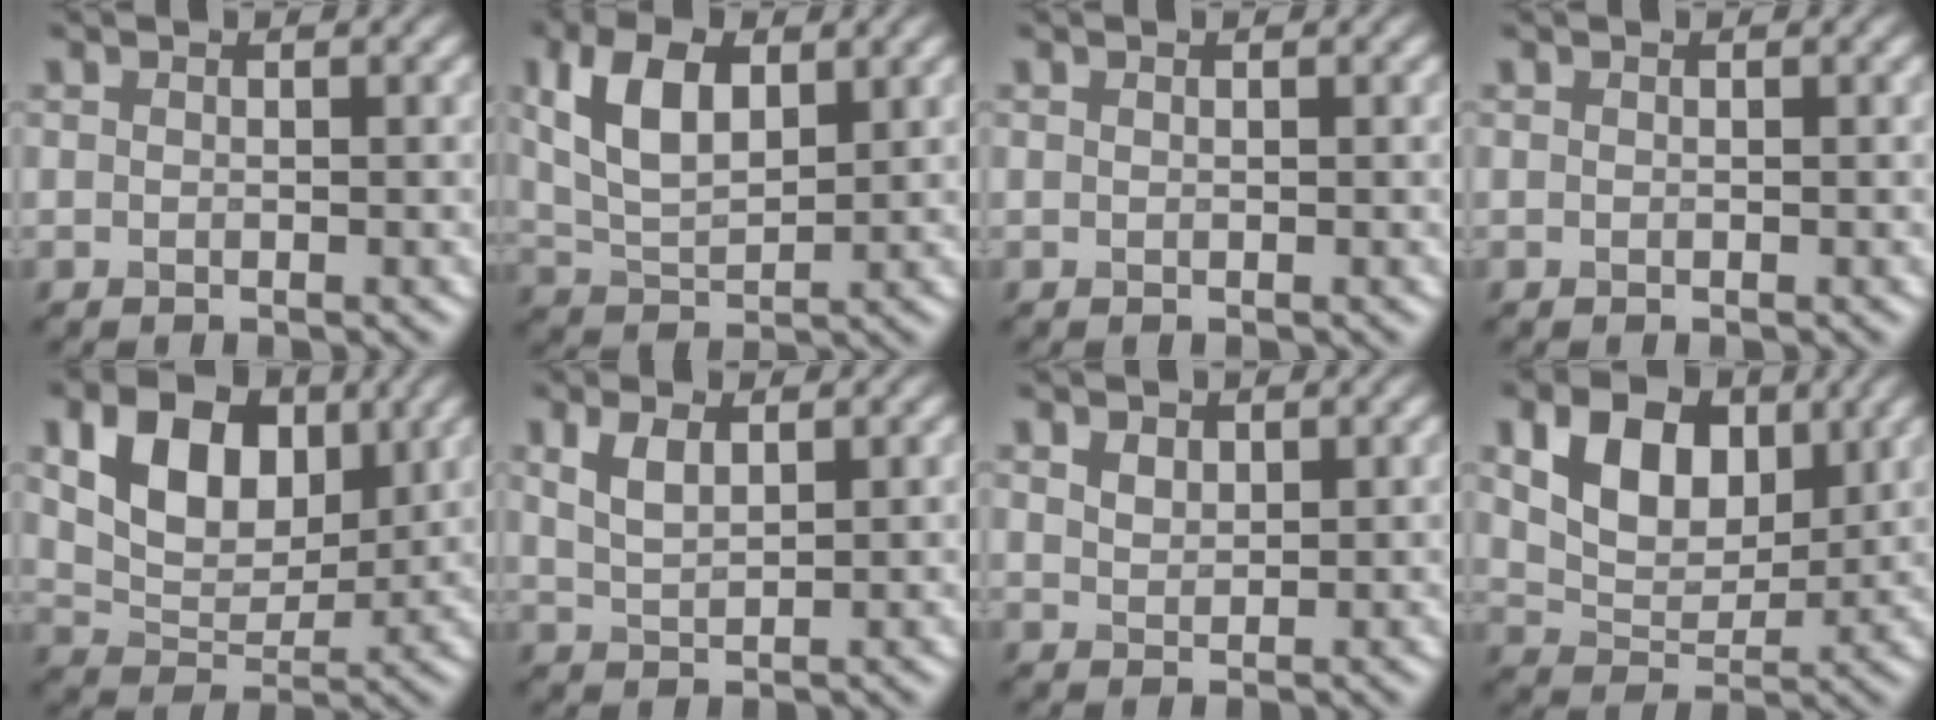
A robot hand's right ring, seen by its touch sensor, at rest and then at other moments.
{"total": 6.7, "force": [2.6, 3.6, 5.1], "torque": [-0.110, 0.005, 0.047]}
{"total": 0.0}
{"total": 0.0}
{"total": 8.3, "force": [3.2, 5.4, 5.4], "torque": [-0.102, -0.006, 0.054]}
{"total": 2.8, "force": [1.5, 1.4, 2.0], "torque": [-0.048, 0.001, 0.034]}
{"total": 1.7, "force": [1.0, 1.1, 0.8], "torque": [-0.015, 0.000, 0.020]}
{"total": 7.4, "force": [2.9, 4.8, 4.7], "torque": [-0.092, -0.007, 0.049]}